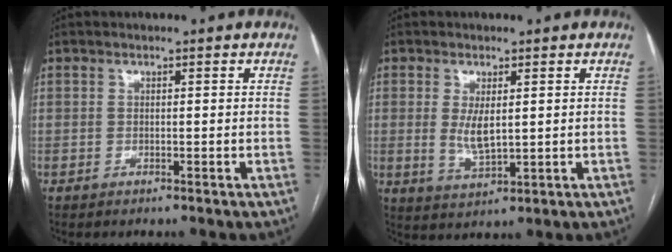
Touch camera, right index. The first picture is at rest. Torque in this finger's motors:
{"motor_torque": [0.23, -0.07, 0.14, 0.05]}